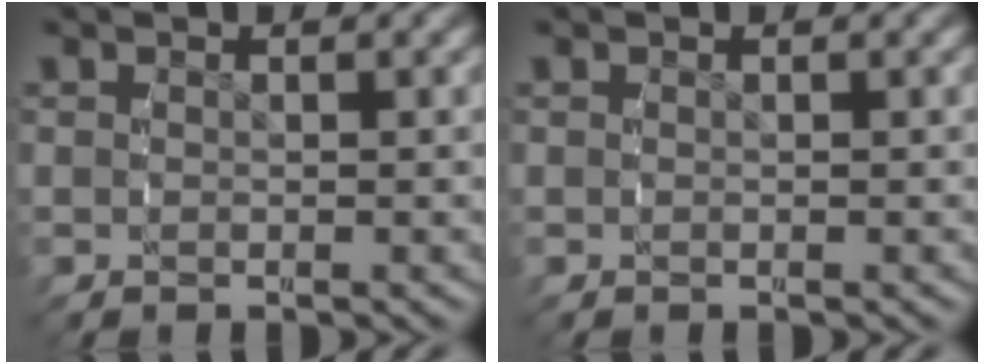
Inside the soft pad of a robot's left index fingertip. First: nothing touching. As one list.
[{"total": 0.0}]